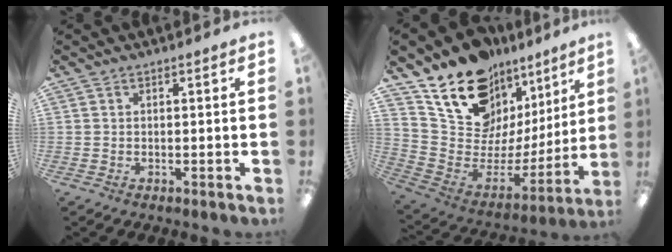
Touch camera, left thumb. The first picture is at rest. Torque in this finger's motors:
{"motor_torque": [2.29, 2.05, 1.45, -1.32, 0.11]}